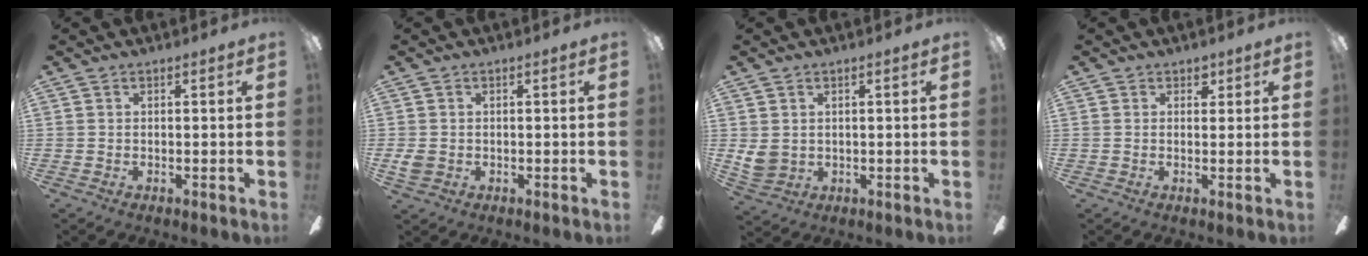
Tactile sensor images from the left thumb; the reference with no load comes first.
{"total": 2.8, "force": [-0.2, 2.0, 1.9], "torque": [-0.041, 0.004, -0.005]}
{"total": 4.5, "force": [1.6, 3.4, 2.5], "torque": [-0.063, -0.004, 0.033]}
{"total": 2.1, "force": [1.4, 1.4, 0.7], "torque": [0.000, -0.004, 0.022]}